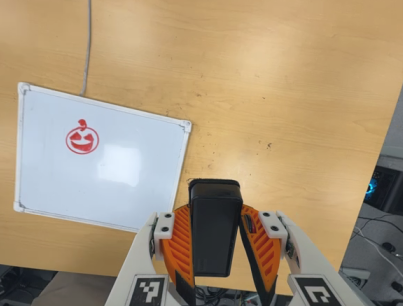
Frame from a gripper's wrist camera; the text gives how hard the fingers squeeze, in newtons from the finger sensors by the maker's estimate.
{"total": 4.6, "left": 3.7, "right": 5.5}